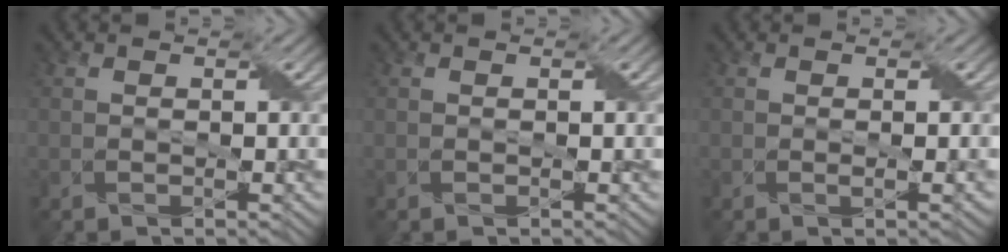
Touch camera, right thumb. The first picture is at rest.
{"total": 0.0}
{"total": 1.2, "force": [0.0, 0.1, 1.2], "torque": [-0.023, 0.003, -0.002]}